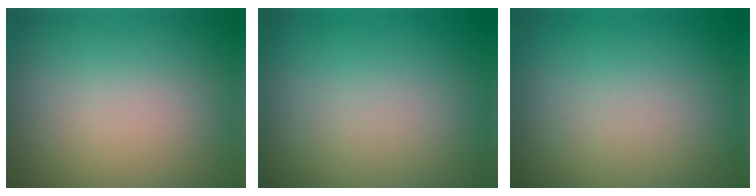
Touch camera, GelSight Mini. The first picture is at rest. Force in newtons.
{"total": 0.0}
{"total": 0.0}